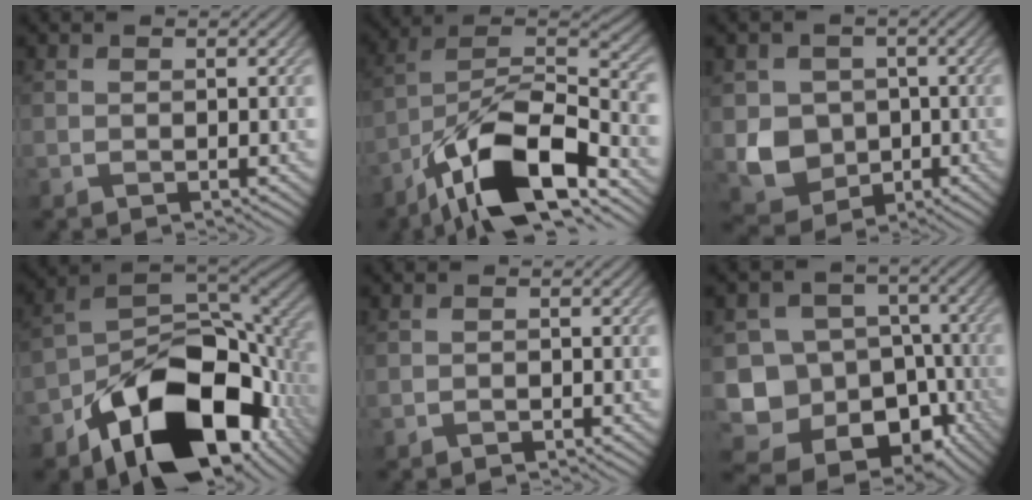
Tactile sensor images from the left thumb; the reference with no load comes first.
{"total": 15.4, "force": [-9.2, 5.7, 10.9], "torque": [-0.201, -0.006, -0.184]}
{"total": 6.1, "force": [-0.7, 5.5, 2.6], "torque": [-0.065, -0.017, -0.020]}
{"total": 18.1, "force": [-8.7, 10.5, 11.9], "torque": [-0.182, -0.036, -0.147]}
{"total": 0.6, "force": [-0.6, 0.0, 0.0], "torque": [0.003, -0.003, -0.010]}
{"total": 18.6, "force": [-8.9, 14.8, 7.1], "torque": [-0.163, -0.044, -0.134]}